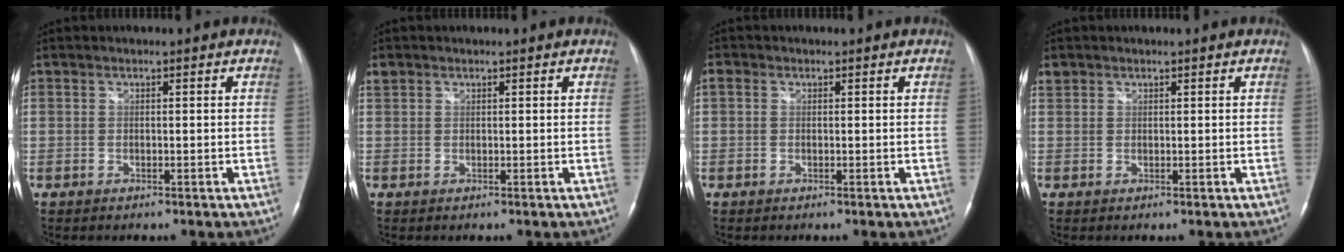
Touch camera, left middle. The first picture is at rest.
{"total": 1.2, "force": [0.9, 0.8, 0.2], "torque": [-0.006, 0.015, 0.017]}
{"total": 0.9, "force": [0.3, 0.8, 0.4], "torque": [-0.010, 0.012, 0.005]}
{"total": 1.2, "force": [0.9, 0.8, 0.0], "torque": [0.001, 0.013, 0.017]}